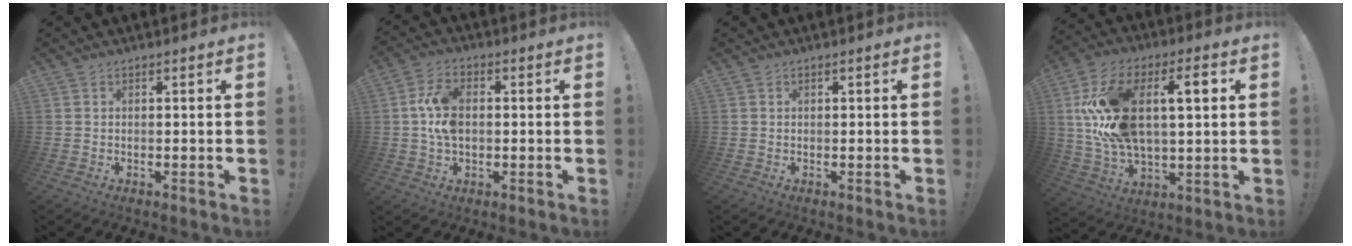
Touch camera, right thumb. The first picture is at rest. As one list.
[{"total": 9.5, "force": [0.4, 6.3, 7.1], "torque": [-0.139, 0.013, 0.011]}, {"total": 0.0}, {"total": 20.5, "force": [4.8, 10.9, 16.7], "torque": [-0.290, -0.005, 0.079]}]